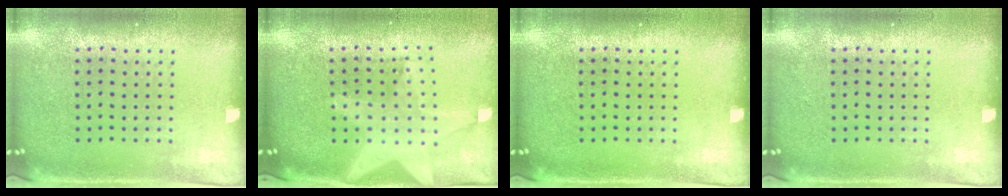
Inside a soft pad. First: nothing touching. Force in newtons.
{"total": 1.9, "press": 1.6, "slide": 1.0}
{"total": 0.0}
{"total": 0.0}